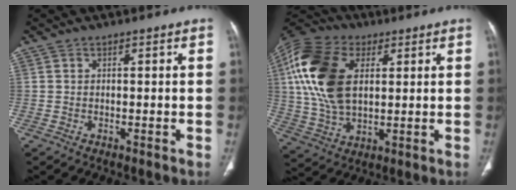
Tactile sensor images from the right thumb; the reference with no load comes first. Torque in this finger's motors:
{"motor_torque": [1.35, 3.66, 2.49, 0.28, 0.76]}